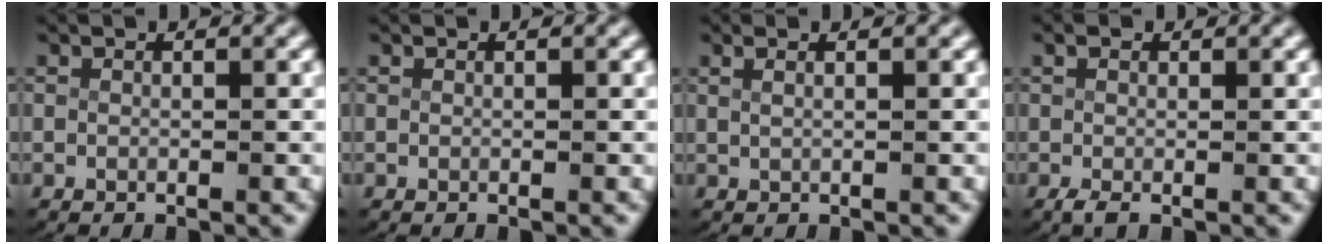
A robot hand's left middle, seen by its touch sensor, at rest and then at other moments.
{"total": 0.0}
{"total": 1.0, "force": [0.5, -0.3, 0.8], "torque": [-0.015, 0.001, 0.013]}
{"total": 0.9, "force": [-0.5, 0.3, 0.7], "torque": [-0.022, -0.012, -0.001]}